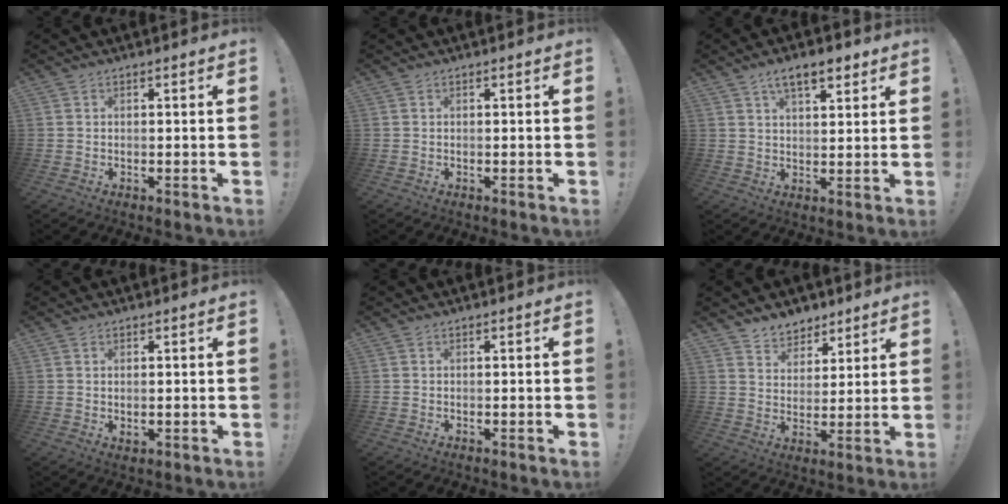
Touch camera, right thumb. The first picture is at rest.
{"total": 0.0}
{"total": 8.3, "force": [4.9, 3.4, 5.8], "torque": [-0.083, -0.015, 0.084]}
{"total": 0.7, "force": [0.5, 0.3, 0.5], "torque": [-0.008, 0.000, 0.008]}
{"total": 0.0}
{"total": 7.0, "force": [5.4, 4.4, 0.3], "torque": [-0.011, -0.048, 0.108]}